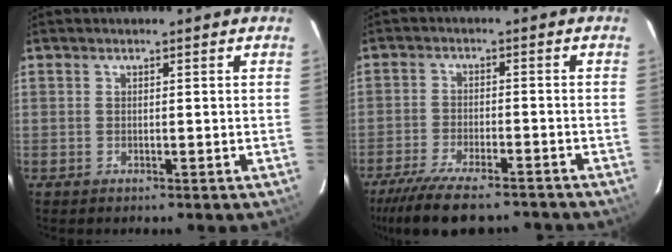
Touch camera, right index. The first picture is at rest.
{"total": 15.3, "force": [-12.7, 4.2, 7.5], "torque": [-0.161, -0.028, -0.200]}